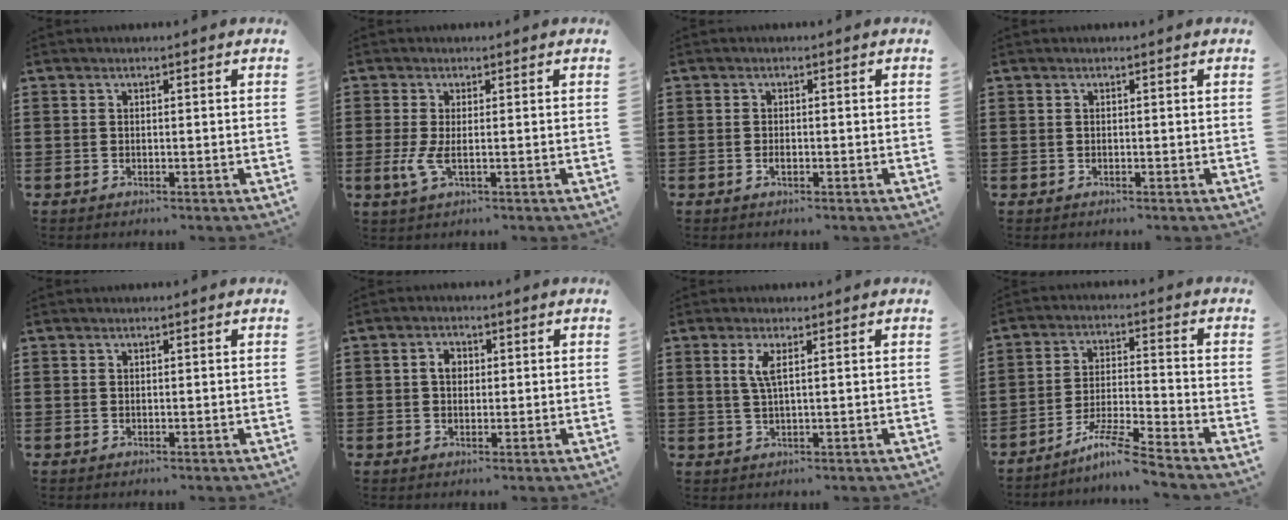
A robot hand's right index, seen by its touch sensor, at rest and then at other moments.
{"total": 3.3, "force": [-0.5, 0.9, 3.2], "torque": [-0.080, -0.011, -0.013]}
{"total": 1.1, "force": [-0.5, 0.3, 0.9], "torque": [-0.019, -0.007, -0.006]}
{"total": 0.0}
{"total": 0.0}
{"total": 2.6, "force": [0.2, 1.9, 1.8], "torque": [-0.039, 0.010, 0.002]}
{"total": 2.8, "force": [0.9, 0.4, 2.6], "torque": [-0.055, 0.002, 0.014]}
{"total": 7.2, "force": [-6.2, -0.4, 3.7], "torque": [-0.083, -0.012, -0.120]}